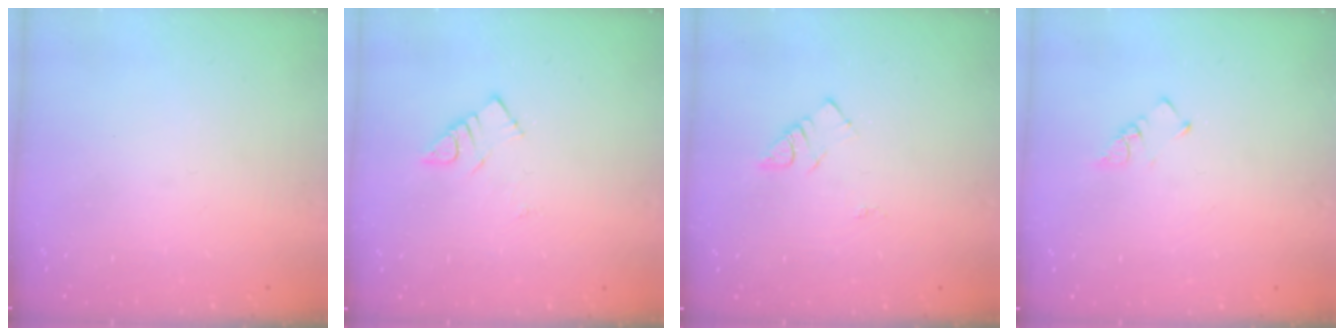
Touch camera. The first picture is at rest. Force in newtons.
{"total": 4.3, "press": 4.3, "slide": 0.5}
{"total": 3.9, "press": 3.9, "slide": 0.5}
{"total": 1.9, "press": 1.9, "slide": 0.3}